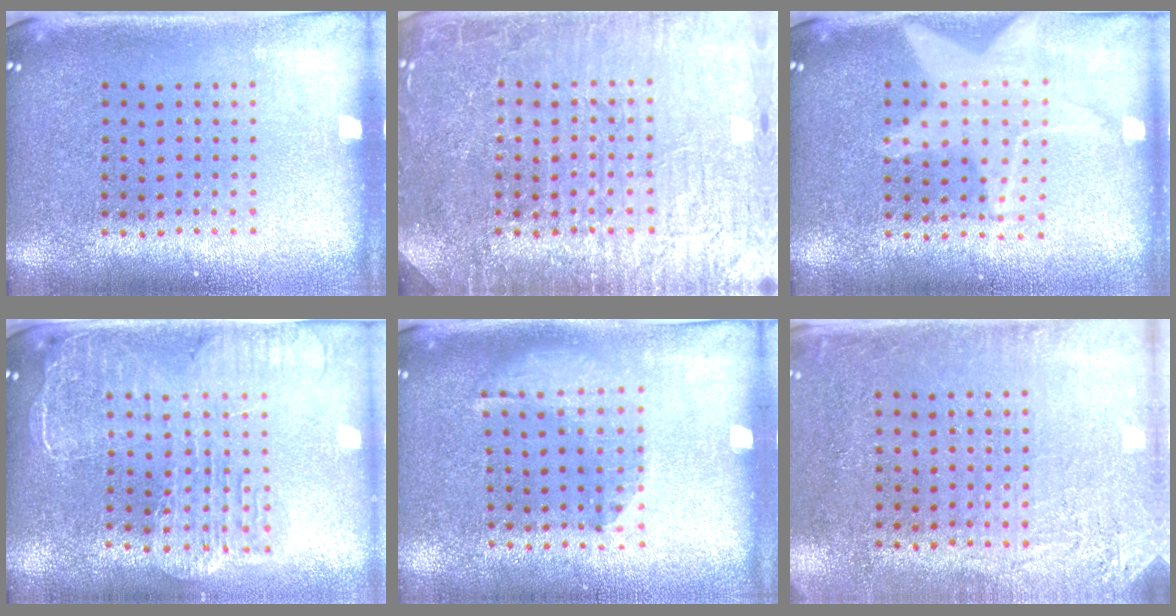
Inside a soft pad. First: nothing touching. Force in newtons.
{"total": 4.7, "press": 4.6, "slide": 0.7}
{"total": 1.0, "press": 1.0, "slide": 0.1}
{"total": 2.3, "press": 2.0, "slide": 1.1}
{"total": 1.3, "press": 0.8, "slide": 1.0}
{"total": 2.9, "press": 2.4, "slide": 1.6}